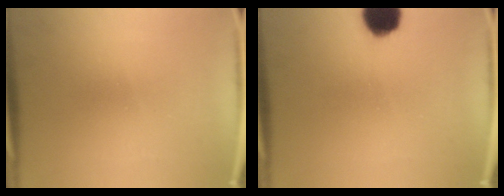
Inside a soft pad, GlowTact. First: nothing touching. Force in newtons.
{"total": 9.3}